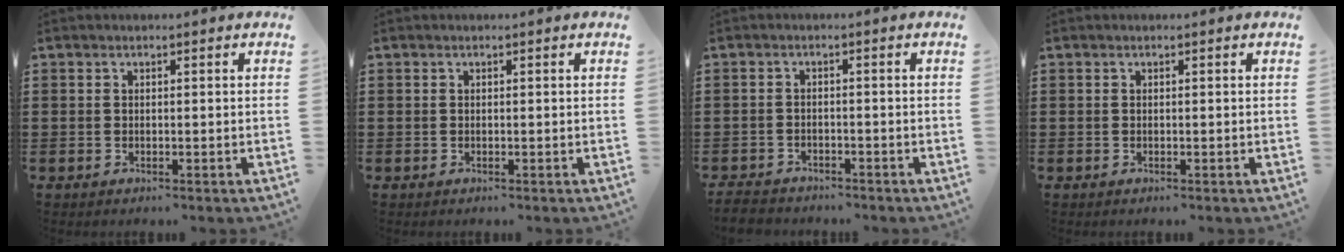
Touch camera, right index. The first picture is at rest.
{"total": 0.0}
{"total": 2.5, "force": [-2.5, 0.4, 0.2], "torque": [-0.015, -0.002, -0.055]}
{"total": 0.0}